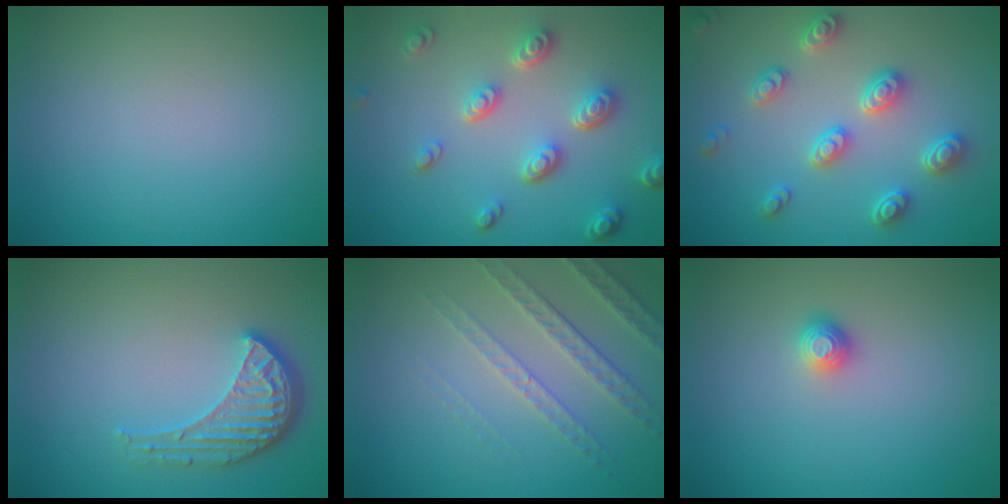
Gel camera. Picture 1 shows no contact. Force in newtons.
{"total": 4.6, "press": 3.5, "slide": 3.0}
{"total": 3.8, "press": 3.7, "slide": 1.0}
{"total": 3.9, "press": 3.2, "slide": 2.3}
{"total": 3.3, "press": 3.1, "slide": 1.3}
{"total": 1.1, "press": 1.1, "slide": 0.4}